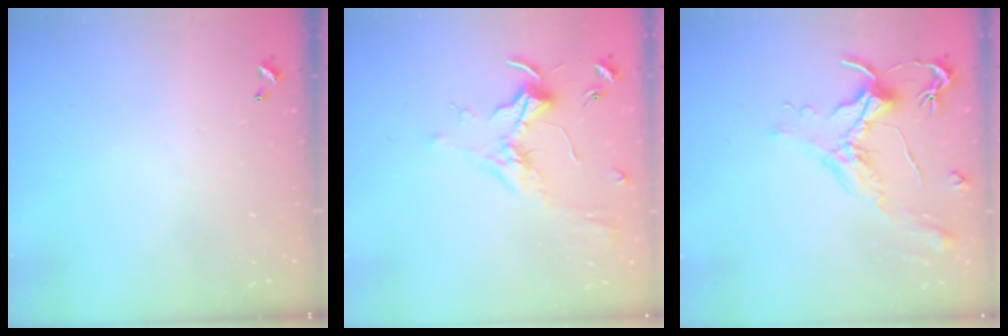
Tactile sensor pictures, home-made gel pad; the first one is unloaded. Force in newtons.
{"total": 1.9, "press": 1.7, "slide": 0.8}
{"total": 1.6, "press": 1.5, "slide": 0.7}